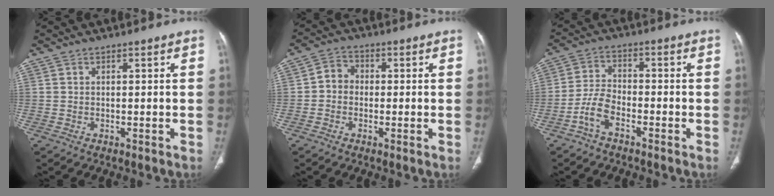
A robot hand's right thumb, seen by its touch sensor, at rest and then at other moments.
{"total": 4.1, "force": [-0.4, 3.6, 1.9], "torque": [-0.012, 0.014, -0.018]}
{"total": 5.6, "force": [-3.2, 2.7, 3.6], "torque": [-0.073, 0.026, -0.069]}